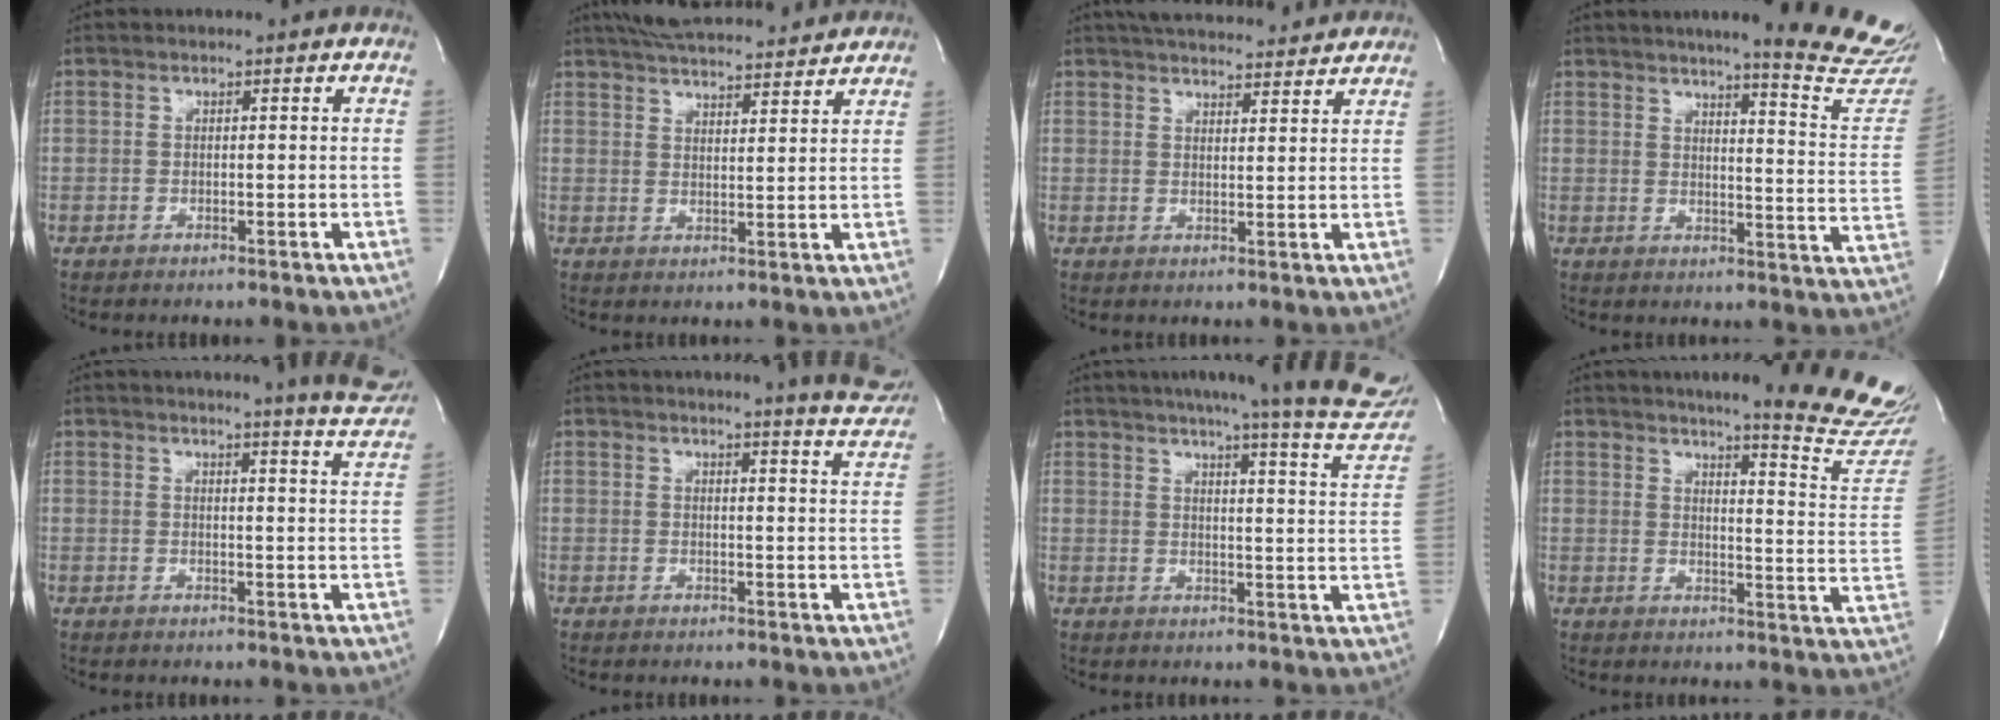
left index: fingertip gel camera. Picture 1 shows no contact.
{"total": 15.5, "force": [14.2, 2.4, 5.6], "torque": [-0.095, 0.032, 0.206]}
{"total": 13.4, "force": [12.5, 2.4, 4.3], "torque": [-0.062, 0.025, 0.170]}
{"total": 18.4, "force": [16.5, -0.4, 8.0], "torque": [-0.100, -0.100, 0.182]}
{"total": 11.7, "force": [11.0, -0.6, 4.0], "torque": [-0.053, -0.057, 0.109]}
{"total": 10.8, "force": [10.3, -0.2, 3.3], "torque": [-0.042, -0.050, 0.099]}
{"total": 24.5, "force": [21.7, 1.2, 11.3], "torque": [-0.158, -0.066, 0.250]}
{"total": 21.3, "force": [19.2, -0.5, 9.1], "torque": [-0.122, -0.122, 0.218]}